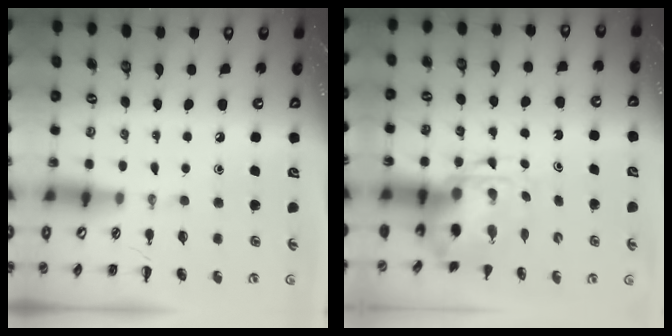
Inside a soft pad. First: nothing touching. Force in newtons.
{"total": 4.7, "press": 4.7, "slide": 0.6}